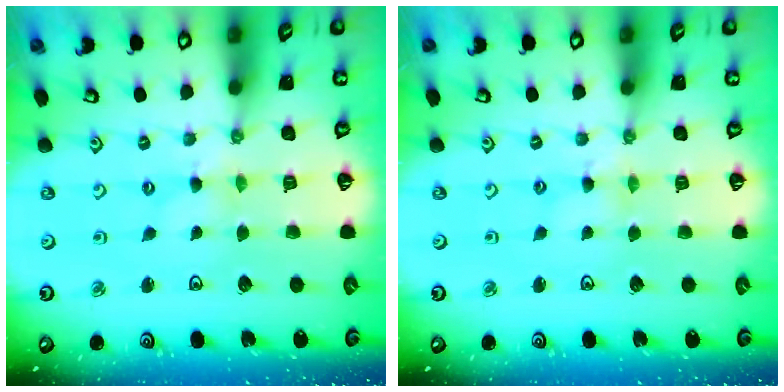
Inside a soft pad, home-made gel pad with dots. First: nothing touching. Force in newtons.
{"total": 2.3, "press": 2.3, "slide": 0.3}